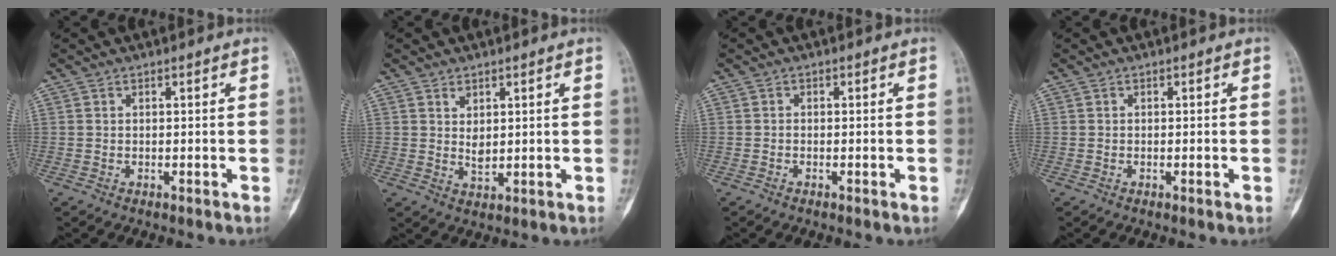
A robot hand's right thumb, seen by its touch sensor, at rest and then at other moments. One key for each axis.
{"total": 2.8, "fx": 1.2, "fy": 1.6, "fz": 1.9, "tx": -0.027, "ty": -0.013, "tz": 0.026}
{"total": 0.5, "fx": -0.3, "fy": 0.3, "fz": 0.3, "tx": -0.001, "ty": 0.001, "tz": -0.010}
{"total": 0.6, "fx": -0.2, "fy": 0.2, "fz": 0.6, "tx": -0.010, "ty": -0.001, "tz": -0.003}